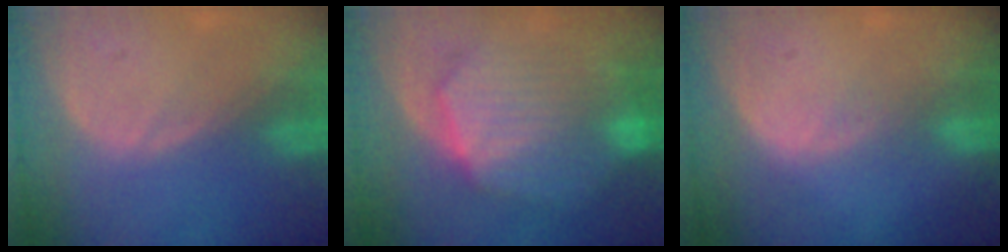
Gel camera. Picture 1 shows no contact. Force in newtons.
{"total": 10.7, "press": 10.6, "slide": 0.8}
{"total": 1.3, "press": 1.3, "slide": 0.1}